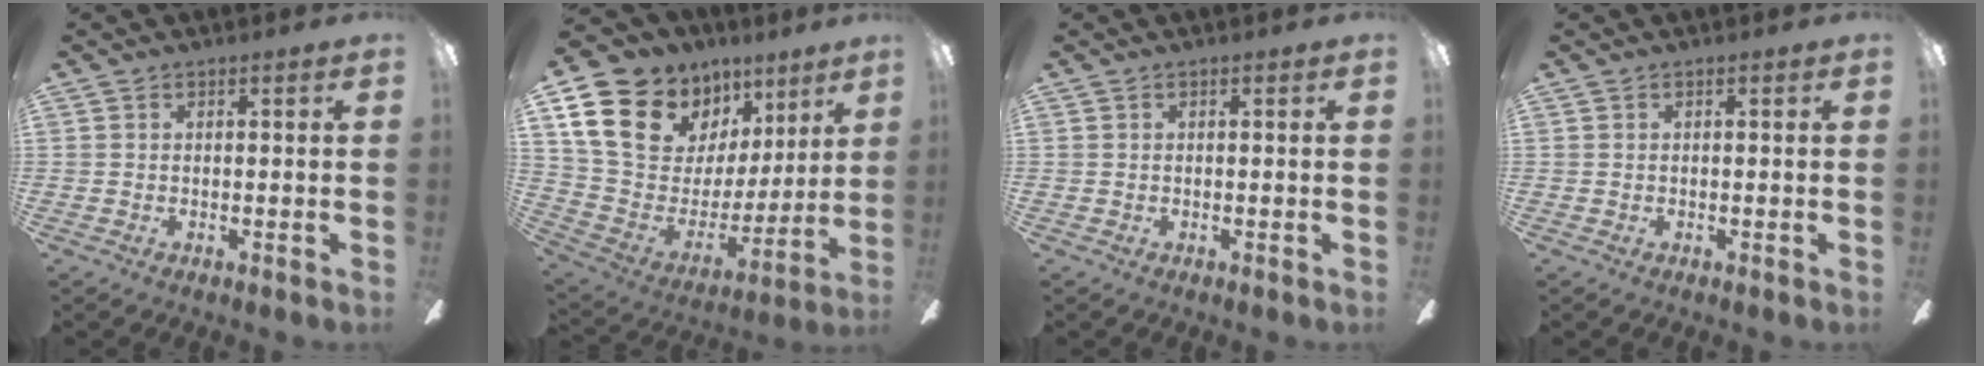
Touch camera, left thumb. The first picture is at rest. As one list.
[{"total": 19.6, "force": [10.7, 13.6, 9.2], "torque": [-0.166, -0.051, 0.214]}, {"total": 0.0}, {"total": 0.0}]